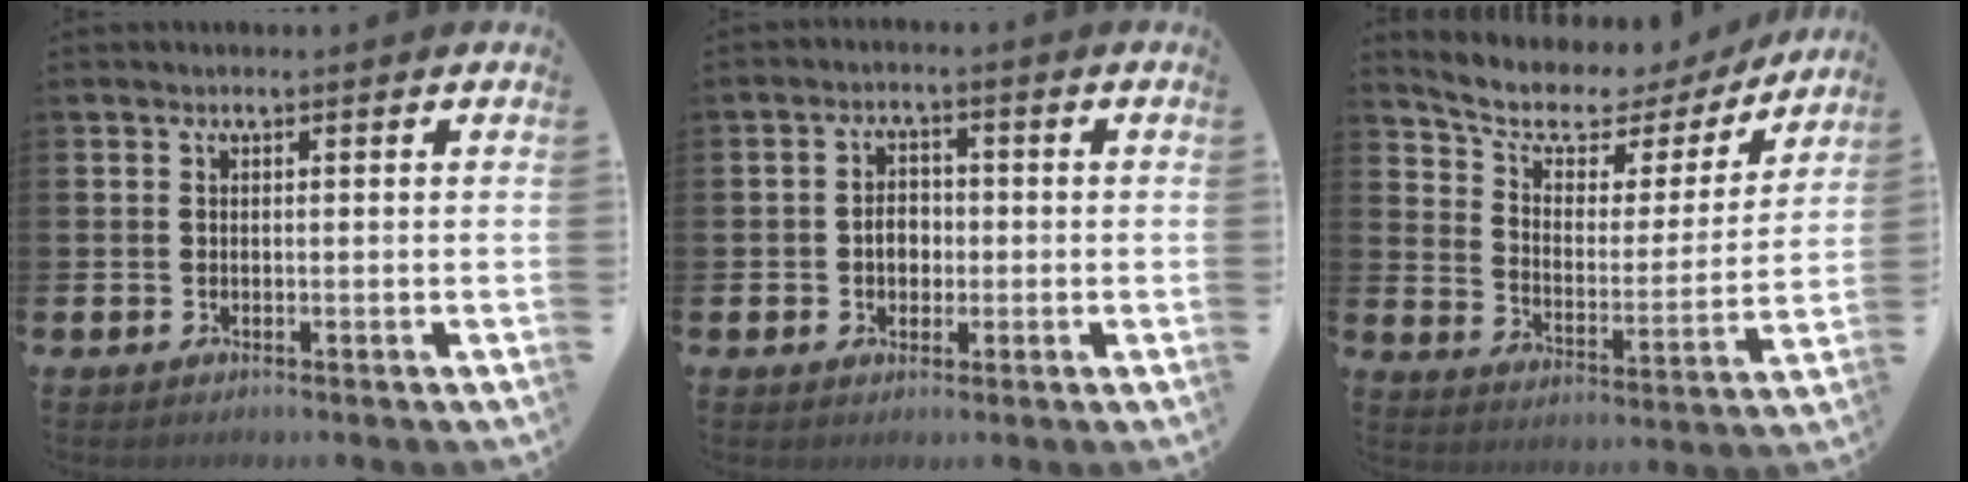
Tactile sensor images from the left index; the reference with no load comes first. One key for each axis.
{"total": 3.2, "fx": -0.5, "fy": 2.4, "fz": 2.1, "tx": -0.023, "ty": 0.001, "tz": -0.016}
{"total": 6.8, "fx": 5.5, "fy": 3.1, "fz": 2.4, "tx": -0.081, "ty": -0.034, "tz": 0.090}